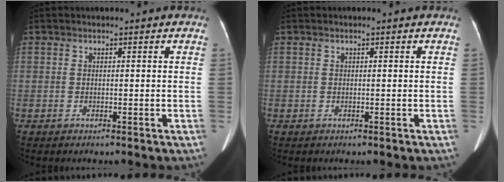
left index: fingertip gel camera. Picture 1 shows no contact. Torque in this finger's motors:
{"motor_torque": [-0.11, -0.03, 0.03, 0.02]}